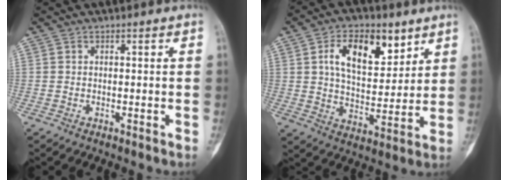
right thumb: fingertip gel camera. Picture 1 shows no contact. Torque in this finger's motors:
{"motor_torque": [1.05, 1.39, 0.28, -0.03, 0.11]}